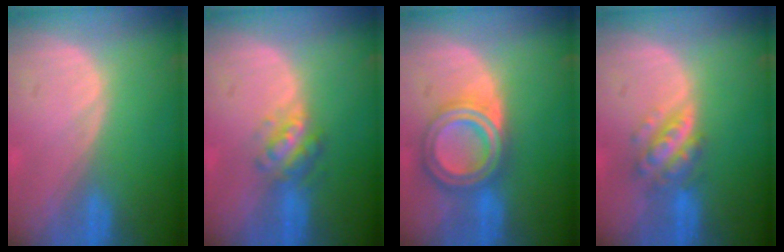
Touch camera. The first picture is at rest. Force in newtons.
{"total": 4.7, "press": 4.3, "slide": 2.0}
{"total": 7.5, "press": 7.5, "slide": 0.5}
{"total": 6.0, "press": 5.3, "slide": 2.8}